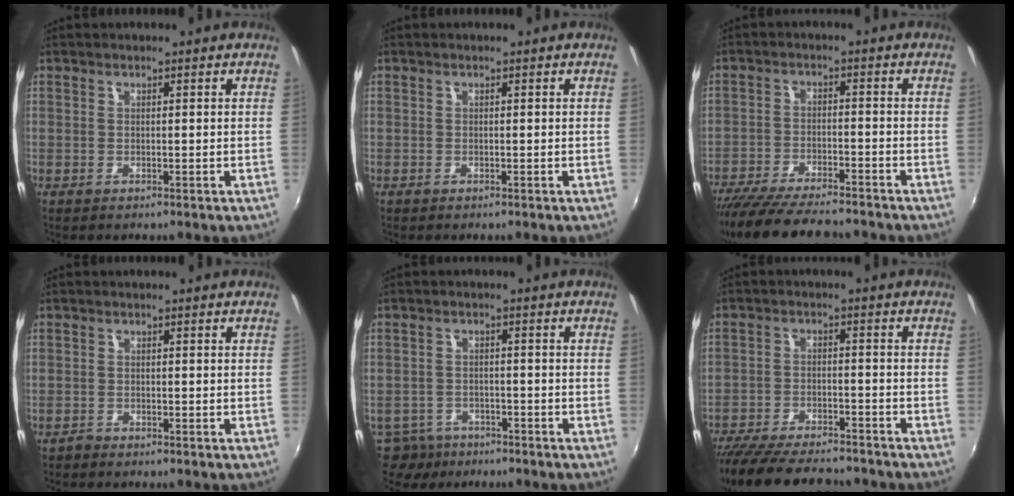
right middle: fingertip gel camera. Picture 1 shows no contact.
{"total": 0.0}
{"total": 14.8, "force": [-12.9, 2.5, 6.8], "torque": [-0.144, -0.029, -0.207]}
{"total": 0.9, "force": [-0.9, 0.2, -0.1], "torque": [0.000, -0.001, -0.019]}
{"total": 6.6, "force": [-5.3, 3.7, 1.4], "torque": [-0.047, -0.002, -0.086]}
{"total": 17.3, "force": [-15.0, 4.2, 7.6], "torque": [-0.158, -0.027, -0.232]}